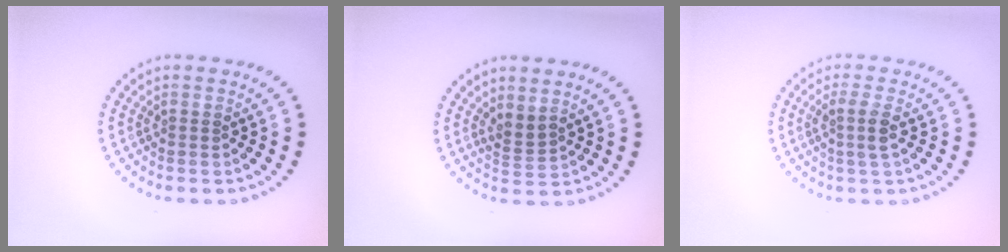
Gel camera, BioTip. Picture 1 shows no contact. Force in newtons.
{"total": 1.7, "press": 1.2, "slide": 1.1}
{"total": 1.9, "press": 1.6, "slide": 1.0}